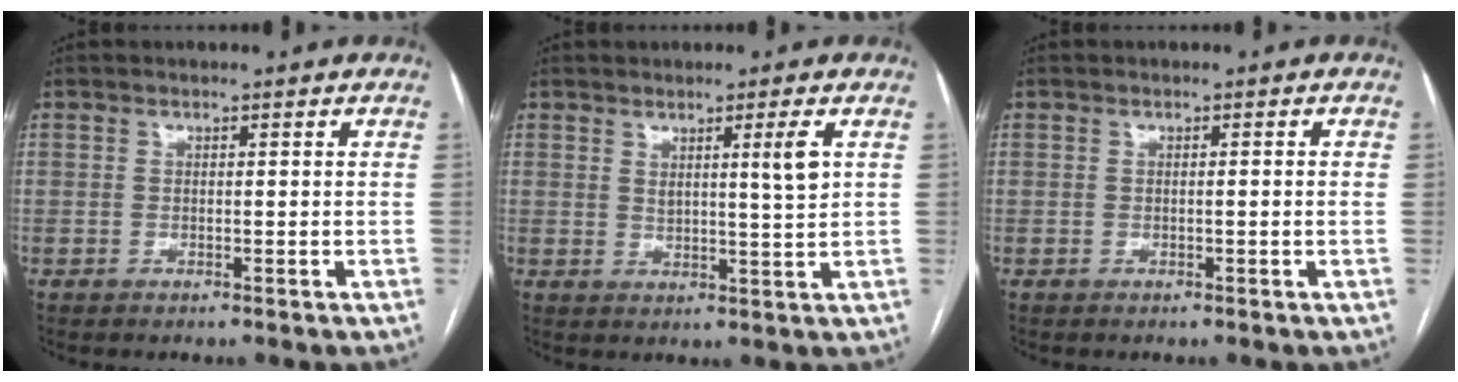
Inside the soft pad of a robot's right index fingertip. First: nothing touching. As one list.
[{"total": 4.3, "force": [1.8, -0.4, 3.9], "torque": [-0.062, -0.011, 0.029]}, {"total": 0.9, "force": [-0.1, -0.1, 0.9], "torque": [-0.013, 0.000, 0.000]}]